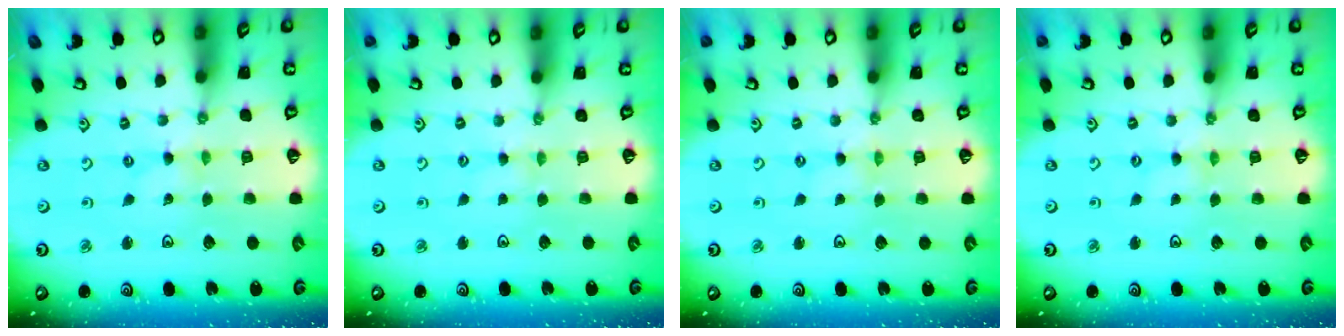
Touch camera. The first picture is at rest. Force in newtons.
{"total": 2.0, "press": 1.9, "slide": 0.4}
{"total": 0.0}
{"total": 0.7, "press": 0.7, "slide": 0.1}